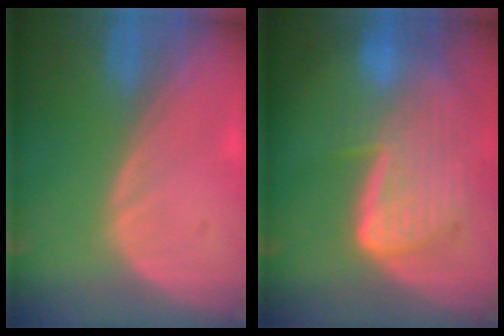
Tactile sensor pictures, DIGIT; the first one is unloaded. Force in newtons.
{"total": 9.2, "press": 8.0, "slide": 4.5}